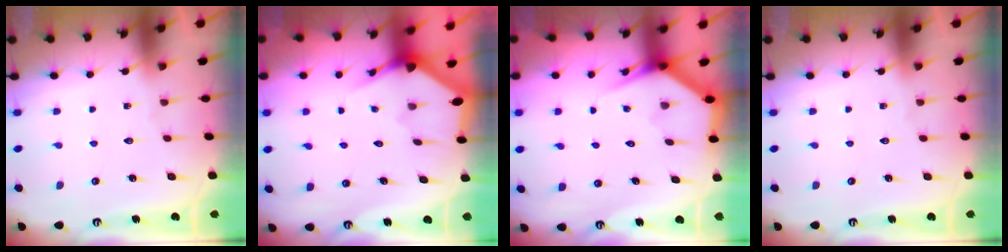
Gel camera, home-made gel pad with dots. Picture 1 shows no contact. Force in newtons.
{"total": 2.9, "press": 2.9, "slide": 0.2}
{"total": 3.3, "press": 3.3, "slide": 0.2}
{"total": 0.0}